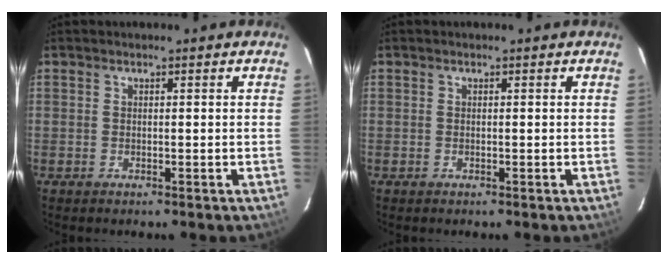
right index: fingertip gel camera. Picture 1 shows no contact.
{"total": 0.0}